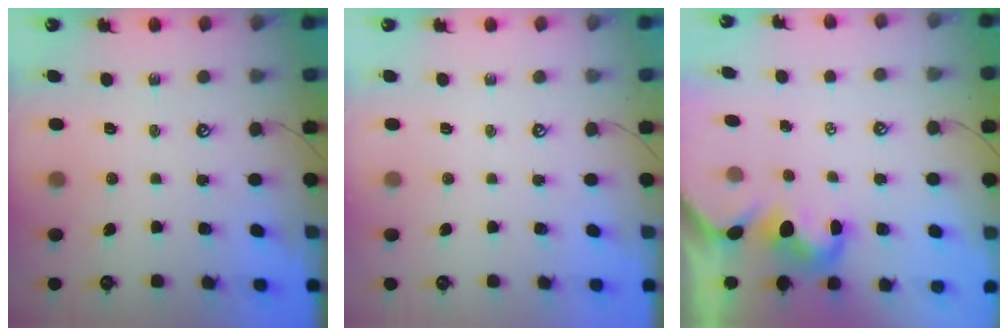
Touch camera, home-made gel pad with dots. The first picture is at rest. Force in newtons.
{"total": 0.0}
{"total": 1.5, "press": 1.4, "slide": 0.6}